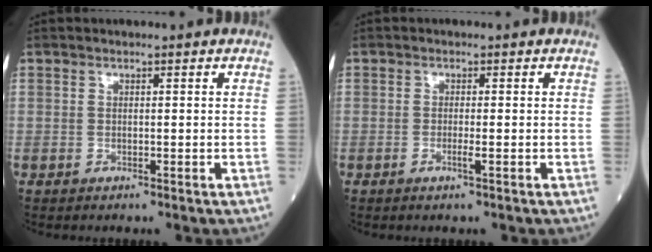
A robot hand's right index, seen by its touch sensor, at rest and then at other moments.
{"total": 1.4, "force": [-0.5, -0.1, 1.3], "torque": [-0.026, -0.004, -0.010]}